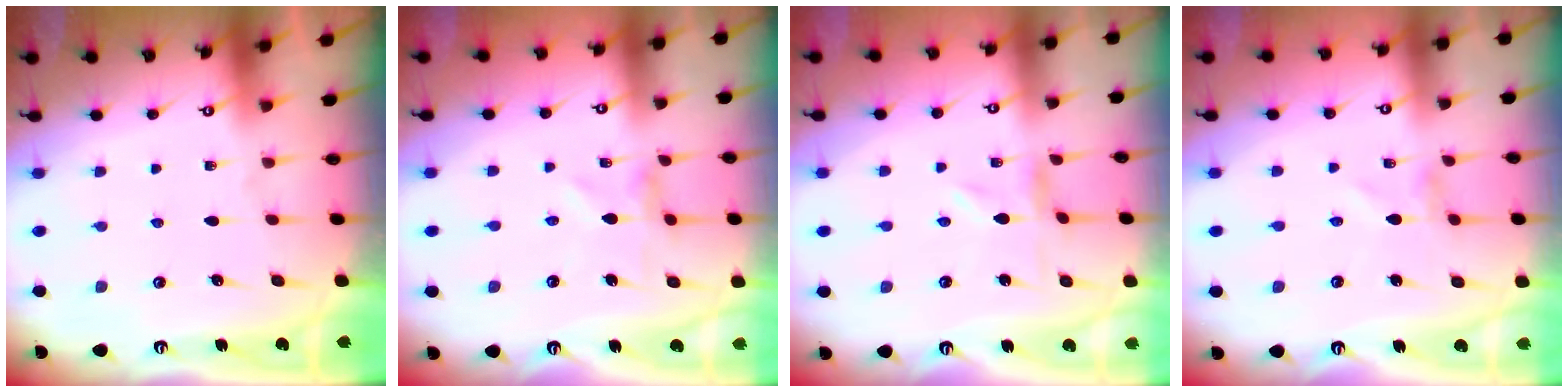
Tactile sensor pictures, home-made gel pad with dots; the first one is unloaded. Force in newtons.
{"total": 1.8, "press": 1.8, "slide": 0.2}
{"total": 0.6, "press": 0.6, "slide": 0.2}
{"total": 1.0, "press": 1.0, "slide": 0.1}